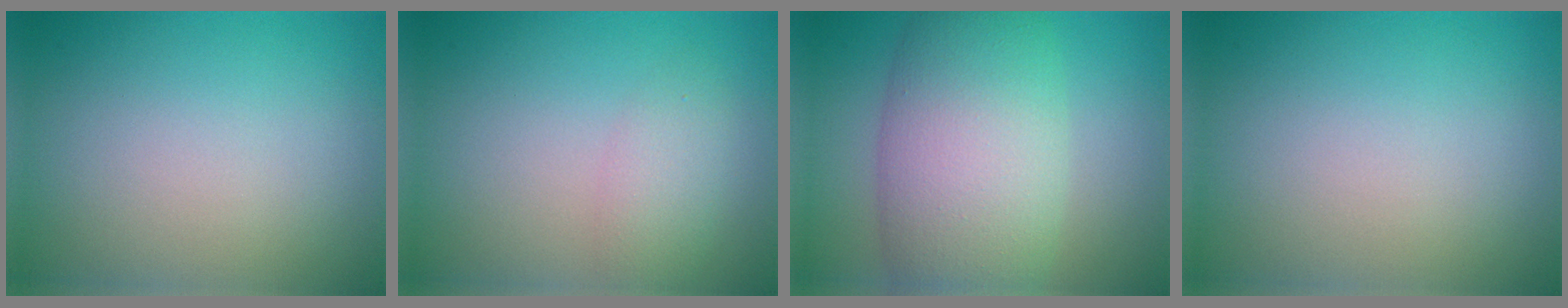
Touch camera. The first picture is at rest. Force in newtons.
{"total": 2.3, "press": 2.3, "slide": 0.1}
{"total": 9.8, "press": 9.8, "slide": 0.6}
{"total": 0.0}